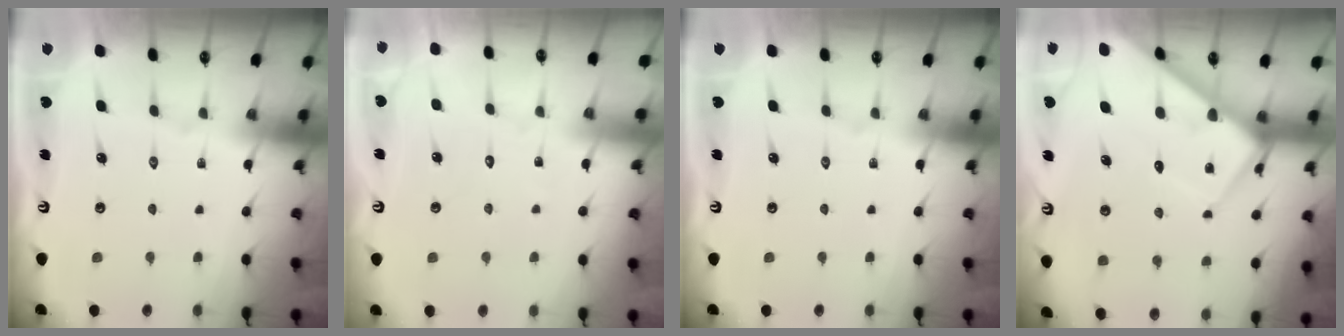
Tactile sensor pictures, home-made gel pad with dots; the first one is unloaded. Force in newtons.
{"total": 3.8, "press": 3.8, "slide": 0.3}
{"total": 0.0}
{"total": 7.7, "press": 7.7, "slide": 0.7}